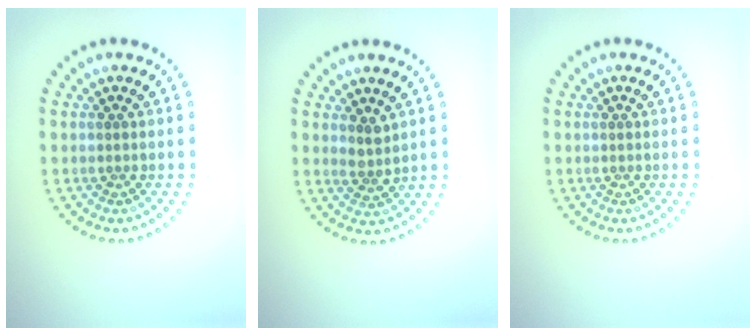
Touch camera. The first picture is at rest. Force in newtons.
{"total": 1.8, "press": 1.4, "slide": 1.0}
{"total": 0.0}